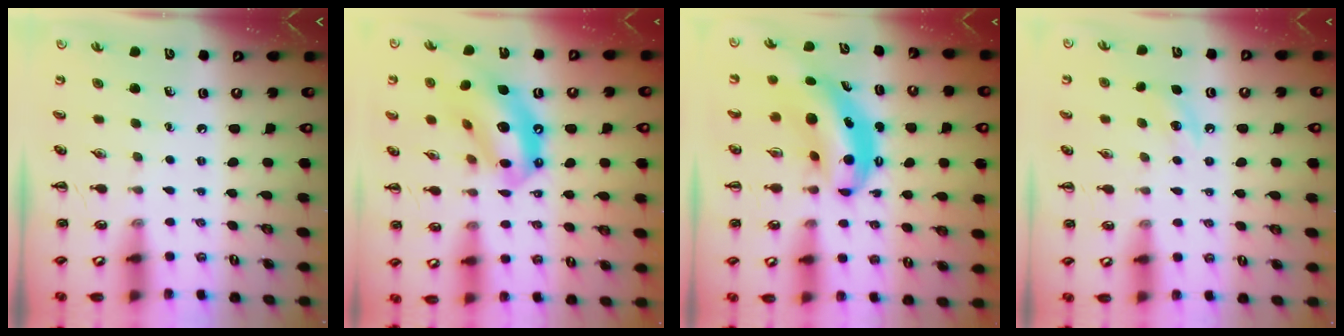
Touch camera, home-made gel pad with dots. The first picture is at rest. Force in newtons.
{"total": 16.0, "press": 15.5, "slide": 4.2}
{"total": 8.2, "press": 8.1, "slide": 1.7}
{"total": 5.5, "press": 5.3, "slide": 1.6}